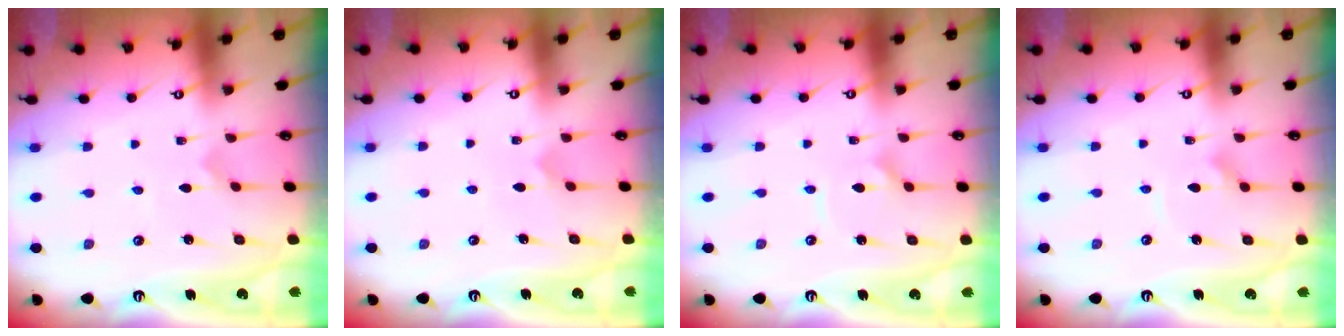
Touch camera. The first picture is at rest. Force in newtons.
{"total": 4.4, "press": 4.4, "slide": 0.4}
{"total": 2.8, "press": 2.8, "slide": 0.3}
{"total": 2.9, "press": 2.9, "slide": 0.3}